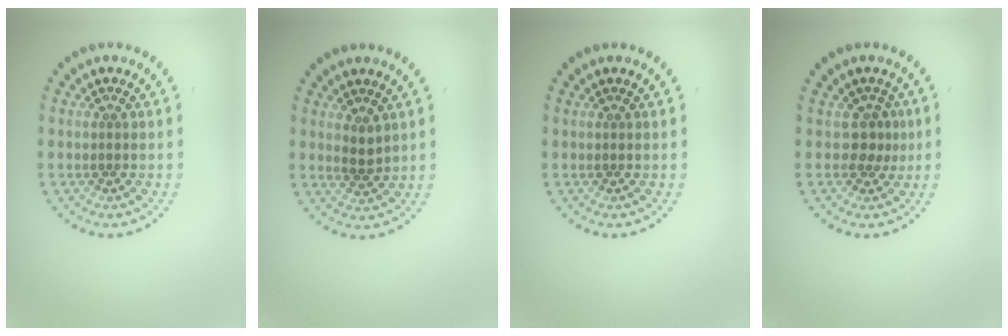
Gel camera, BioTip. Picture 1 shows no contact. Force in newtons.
{"total": 1.5, "press": 1.3, "slide": 0.6}
{"total": 0.0}
{"total": 1.8, "press": 1.4, "slide": 1.3}